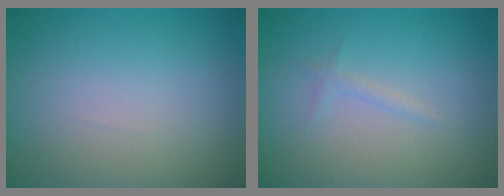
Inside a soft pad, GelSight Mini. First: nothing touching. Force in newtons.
{"total": 0.7, "press": 0.7, "slide": 0.1}